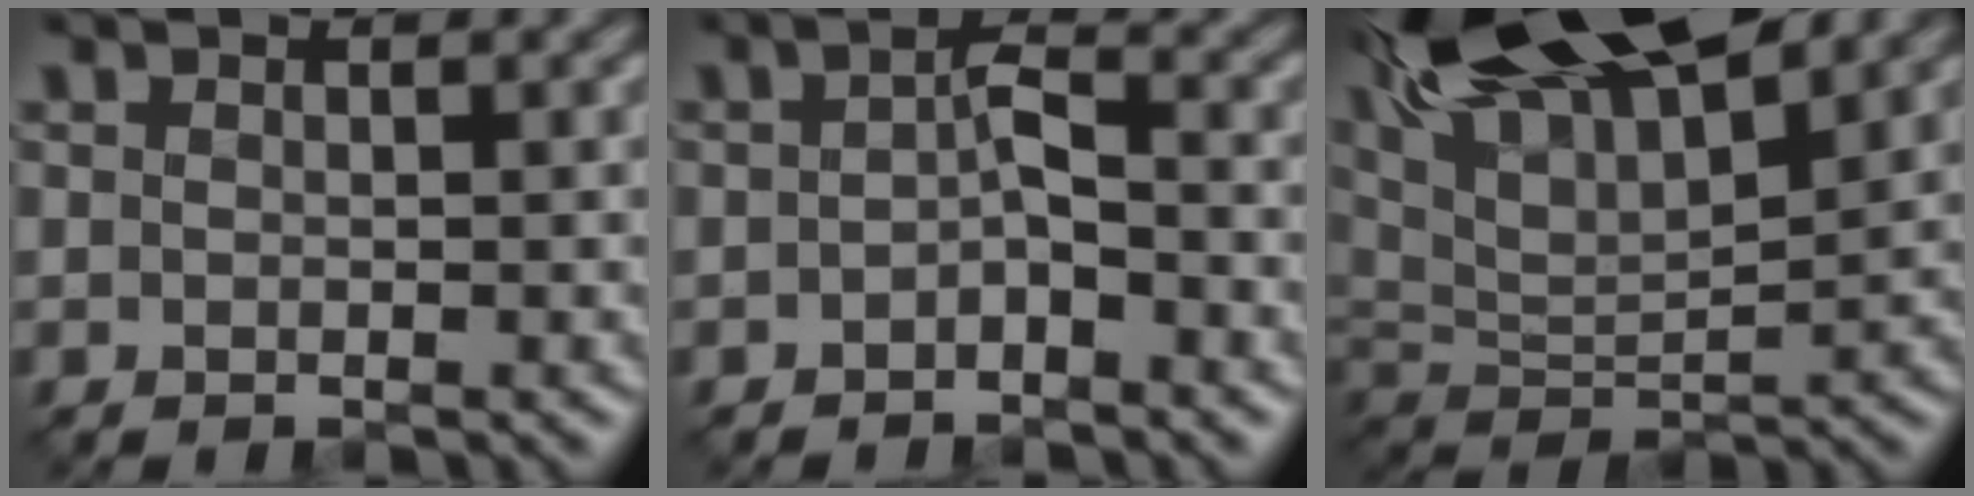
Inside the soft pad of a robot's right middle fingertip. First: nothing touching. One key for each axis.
{"total": 2.0, "fx": -0.9, "fy": 0.7, "fz": 1.7, "tx": -0.032, "ty": 0.008, "tz": -0.020}
{"total": 16.8, "fx": 9.7, "fy": 6.9, "fz": 11.9, "tx": -0.222, "ty": 0.042, "tz": 0.155}